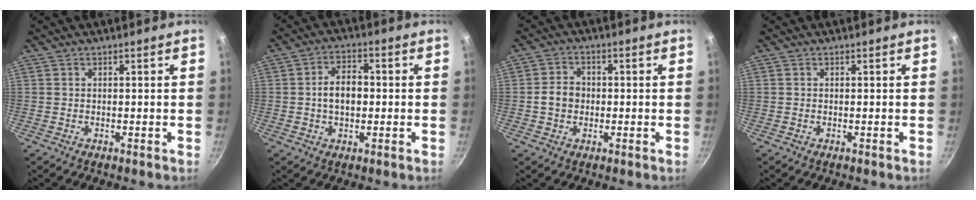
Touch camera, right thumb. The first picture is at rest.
{"total": 6.7, "force": [-0.3, 4.3, 5.0], "torque": [-0.065, 0.019, -0.008]}
{"total": 4.8, "force": [-0.5, 4.0, 2.6], "torque": [-0.028, 0.017, -0.015]}
{"total": 0.0}